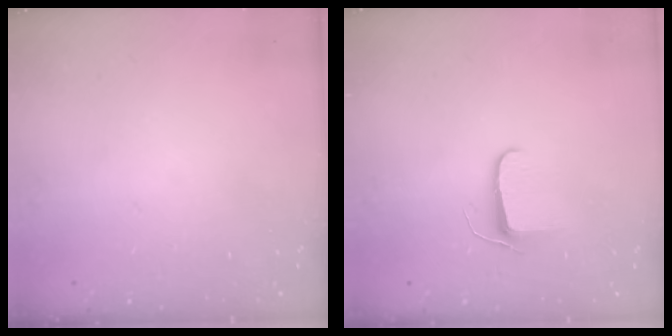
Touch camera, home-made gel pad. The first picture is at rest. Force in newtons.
{"total": 6.4, "press": 6.3, "slide": 0.8}